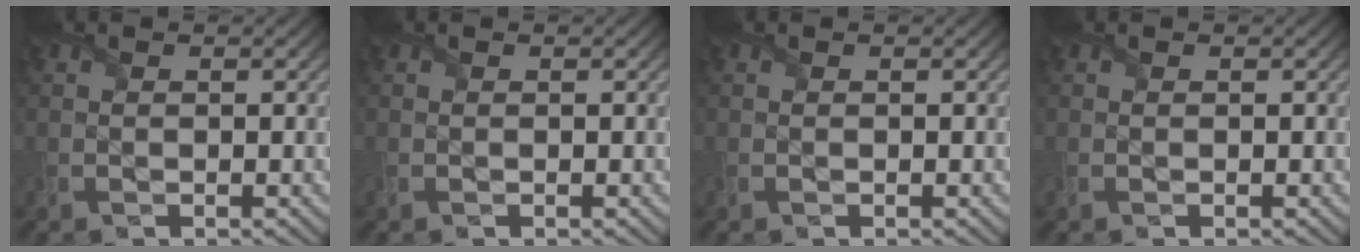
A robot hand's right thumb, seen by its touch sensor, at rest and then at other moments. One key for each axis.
{"total": 0.0}
{"total": 0.0}
{"total": 0.0}